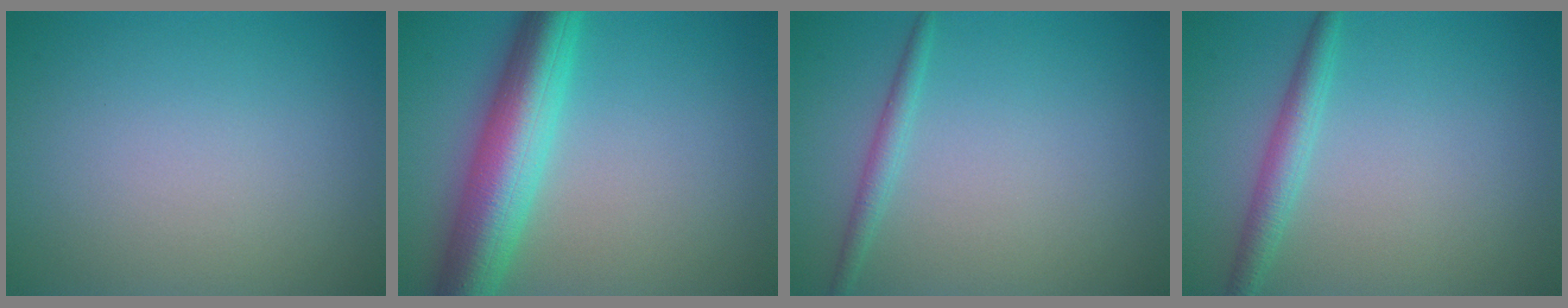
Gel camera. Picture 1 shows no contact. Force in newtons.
{"total": 8.0, "press": 8.0, "slide": 0.2}
{"total": 1.4, "press": 1.4, "slide": 0.1}
{"total": 2.3, "press": 2.3, "slide": 0.1}